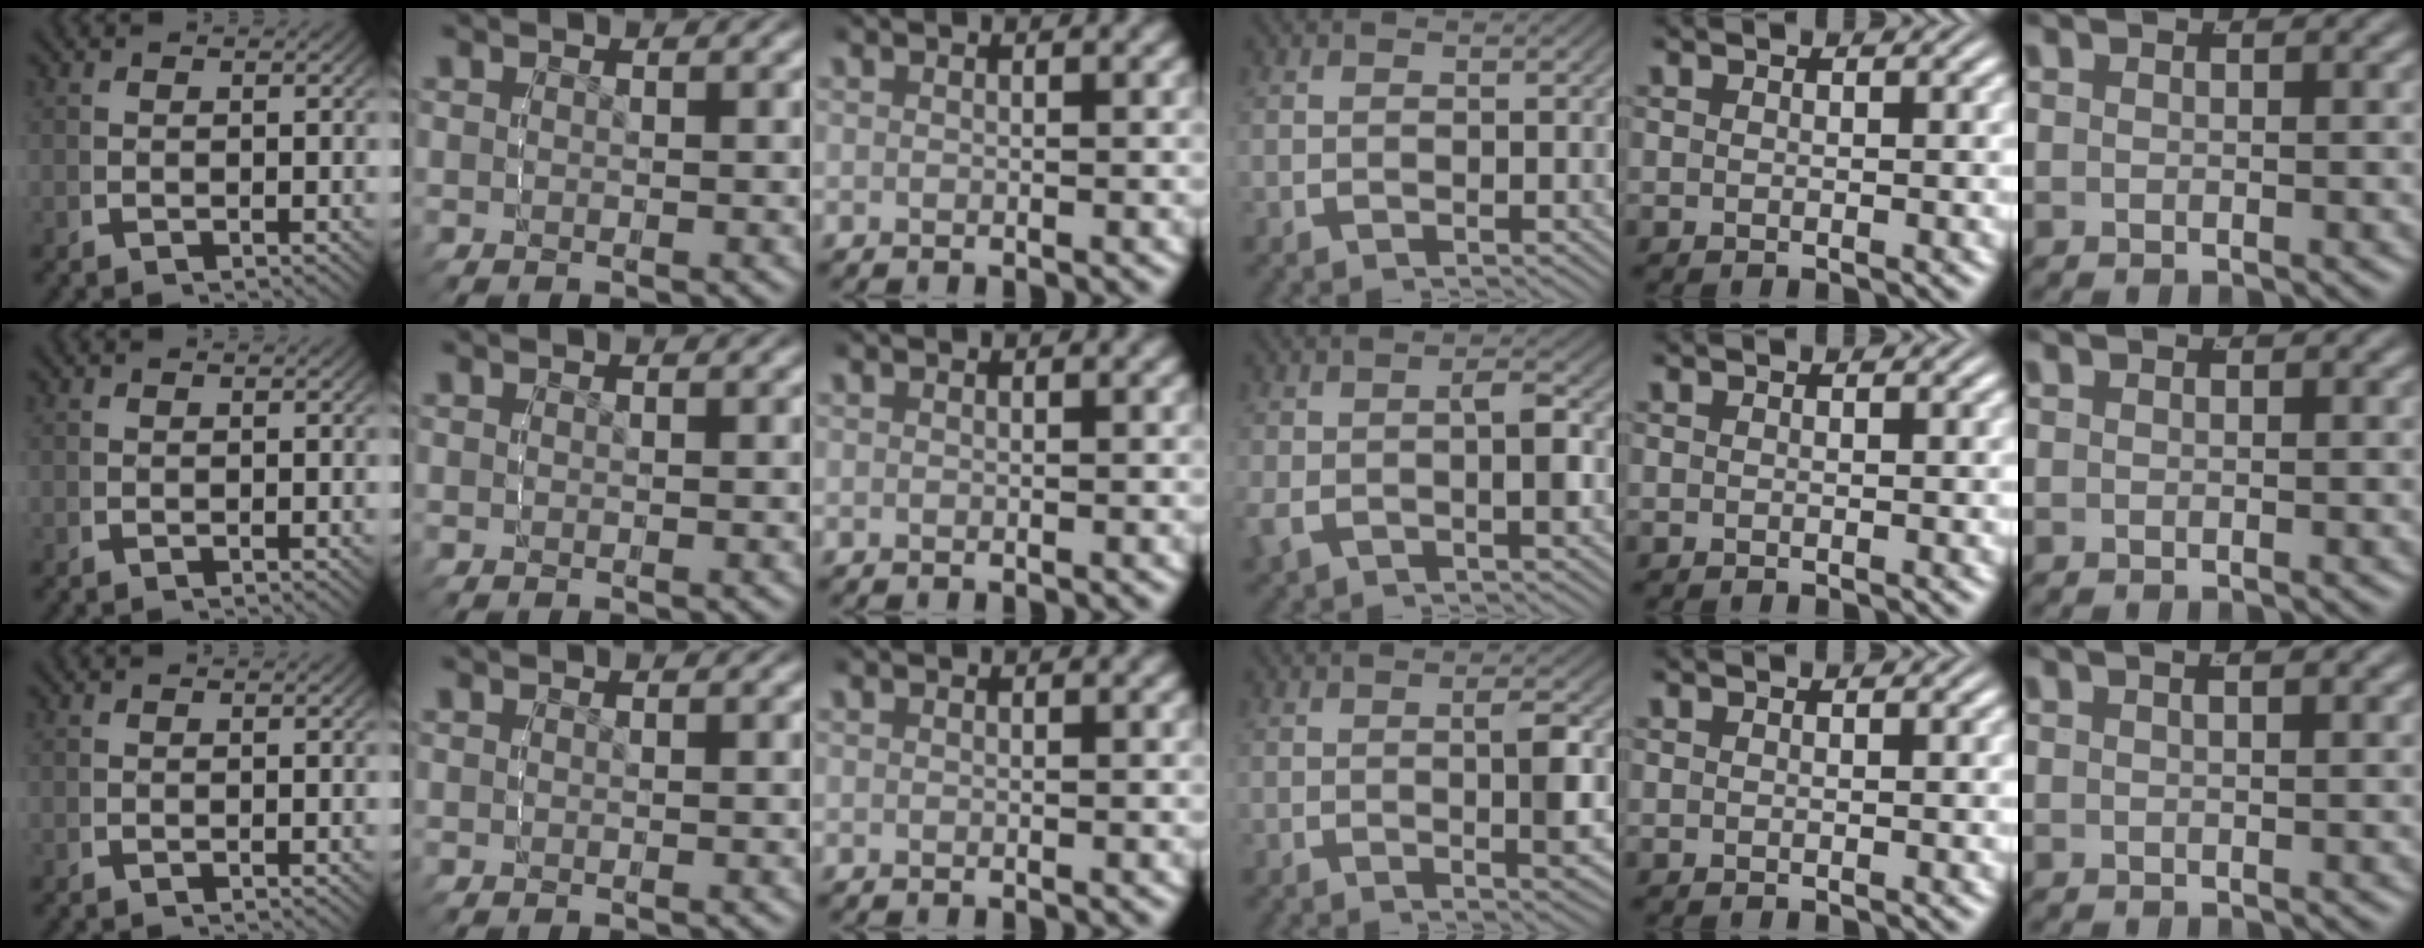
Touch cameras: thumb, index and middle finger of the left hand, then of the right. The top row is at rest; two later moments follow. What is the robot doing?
{"motion": "grasp_and_lifting", "object": "sponge"}